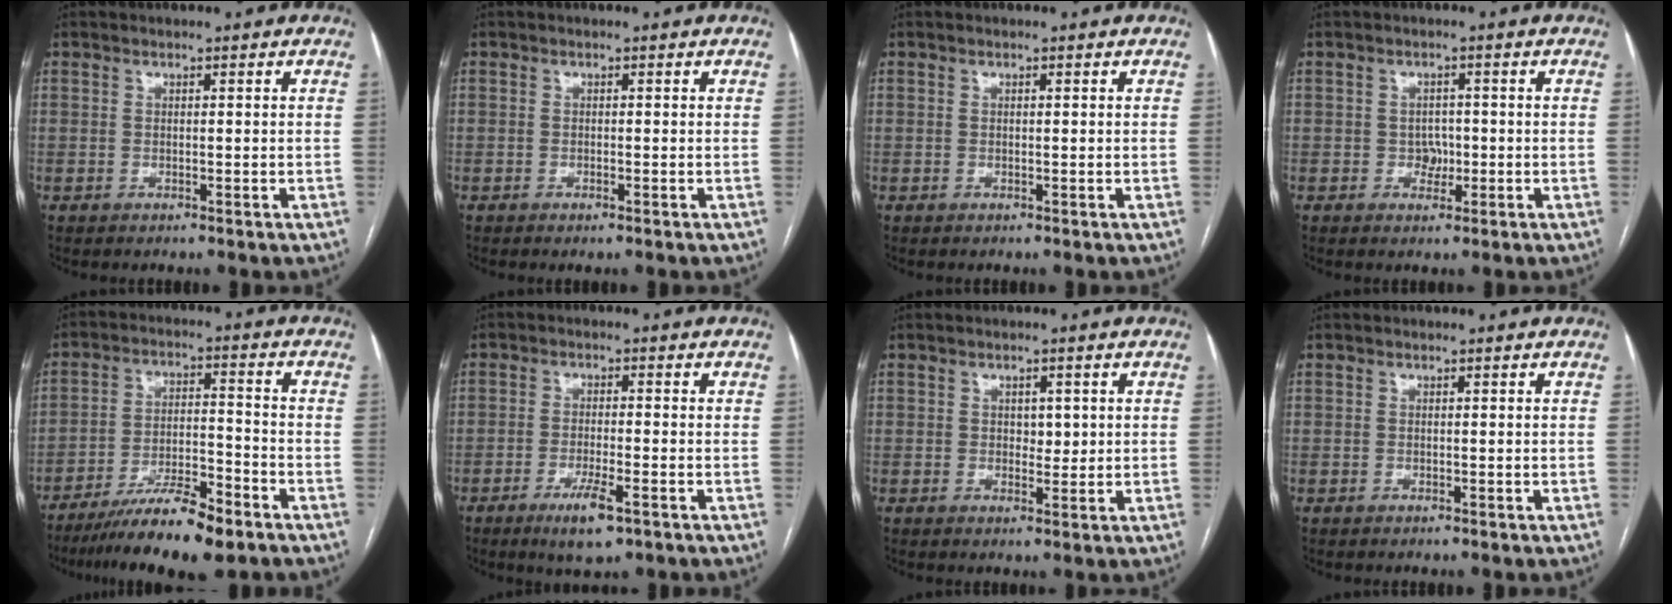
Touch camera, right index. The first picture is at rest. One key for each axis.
{"total": 0.6, "fx": -0.4, "fy": 0.0, "fz": 0.5, "tx": -0.008, "ty": -0.001, "tz": -0.005}
{"total": 0.0}
{"total": 2.3, "fx": -0.4, "fy": 1.9, "fz": 1.2, "tx": -0.011, "ty": 0.005, "tz": -0.004}
{"total": 11.8, "fx": -8.6, "fy": 2.0, "fz": 7.8, "tx": -0.130, "ty": -0.016, "tz": -0.147}
{"total": 5.7, "fx": -3.2, "fy": 0.9, "fz": 4.6, "tx": -0.087, "ty": -0.009, "tz": -0.050}
{"total": 2.3, "fx": 0.5, "fy": 1.5, "fz": 1.7, "tx": -0.018, "ty": -0.001, "tz": 0.008}
{"total": 0.0}